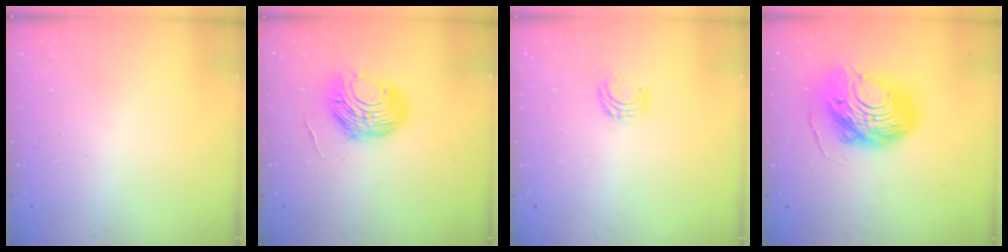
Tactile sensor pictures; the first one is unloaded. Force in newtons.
{"total": 10.1, "press": 10.0, "slide": 0.9}
{"total": 4.7, "press": 4.7, "slide": 0.4}
{"total": 15.4, "press": 15.3, "slide": 1.4}